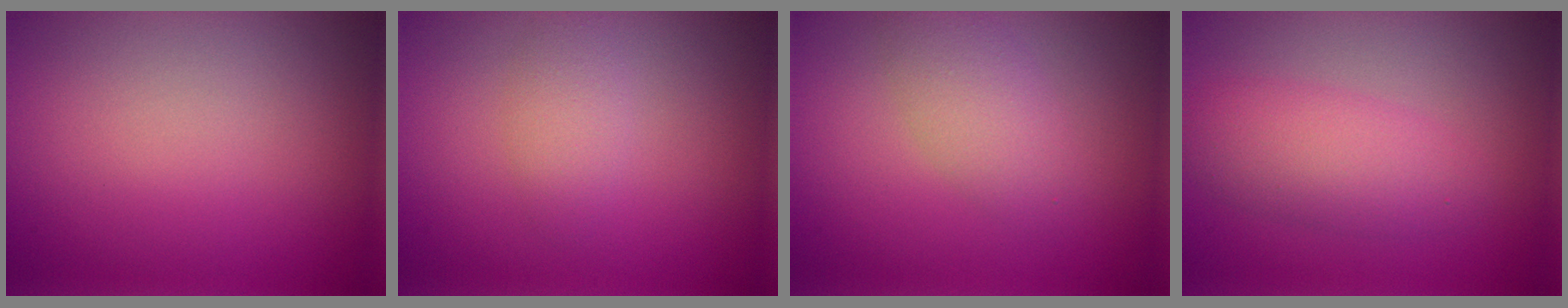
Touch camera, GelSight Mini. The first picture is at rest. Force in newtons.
{"total": 1.8, "press": 1.8, "slide": 0.1}
{"total": 3.0, "press": 3.0, "slide": 0.1}
{"total": 3.9, "press": 3.9, "slide": 0.2}